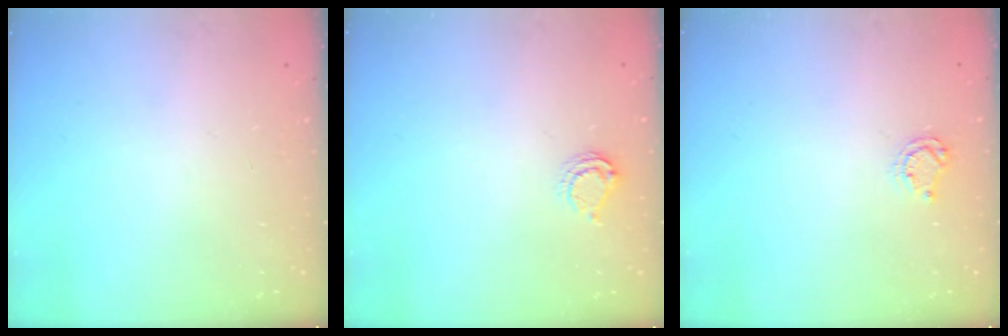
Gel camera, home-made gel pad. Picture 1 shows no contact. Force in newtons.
{"total": 4.5, "press": 4.5, "slide": 0.3}
{"total": 5.0, "press": 5.0, "slide": 0.6}